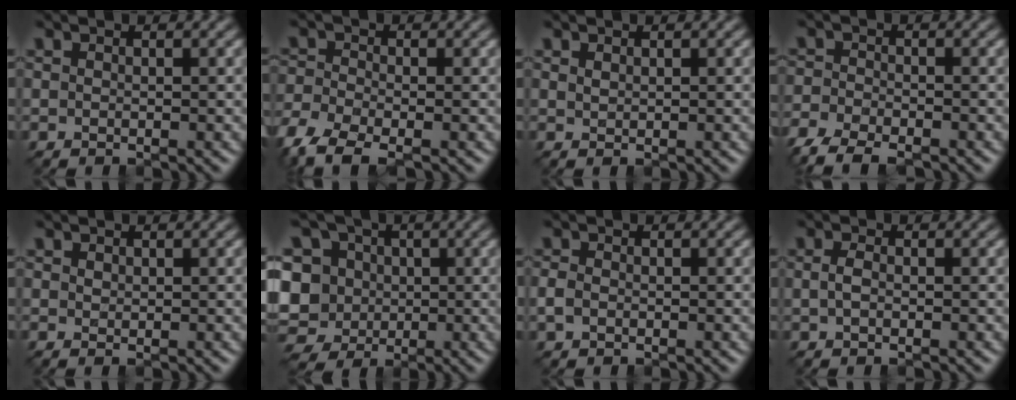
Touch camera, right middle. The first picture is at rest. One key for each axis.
{"total": 5.6, "fx": -3.8, "fy": 2.4, "fz": 3.4, "tx": -0.083, "ty": -0.012, "tz": -0.088}
{"total": 0.6, "fx": 0.5, "fy": 0.2, "fz": 0.1, "tx": -0.007, "ty": 0.004, "tz": 0.012}
{"total": 5.9, "fx": -4.6, "fy": 2.4, "fz": 3.0, "tx": -0.057, "ty": -0.018, "tz": -0.095}
{"total": 0.5, "fx": 0.2, "fy": 0.3, "fz": 0.3, "tx": -0.007, "ty": 0.000, "tz": 0.003}
{"total": 12.1, "fx": 1.2, "fy": 10.7, "fz": 5.4, "tx": -0.142, "ty": 0.032, "tz": -0.011}
{"total": 1.1, "fx": -0.3, "fy": 0.9, "fz": 0.7, "tx": -0.014, "ty": 0.000, "tz": -0.010}
{"total": 0.9, "fx": 0.0, "fy": 0.4, "fz": 0.8, "tx": -0.024, "ty": 0.005, "tz": -0.002}